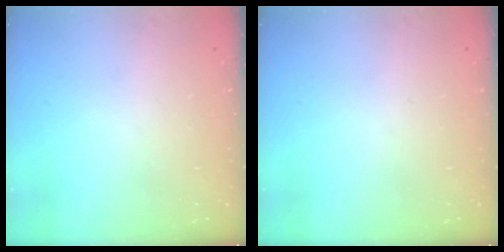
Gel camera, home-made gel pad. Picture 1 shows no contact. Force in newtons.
{"total": 0.0}